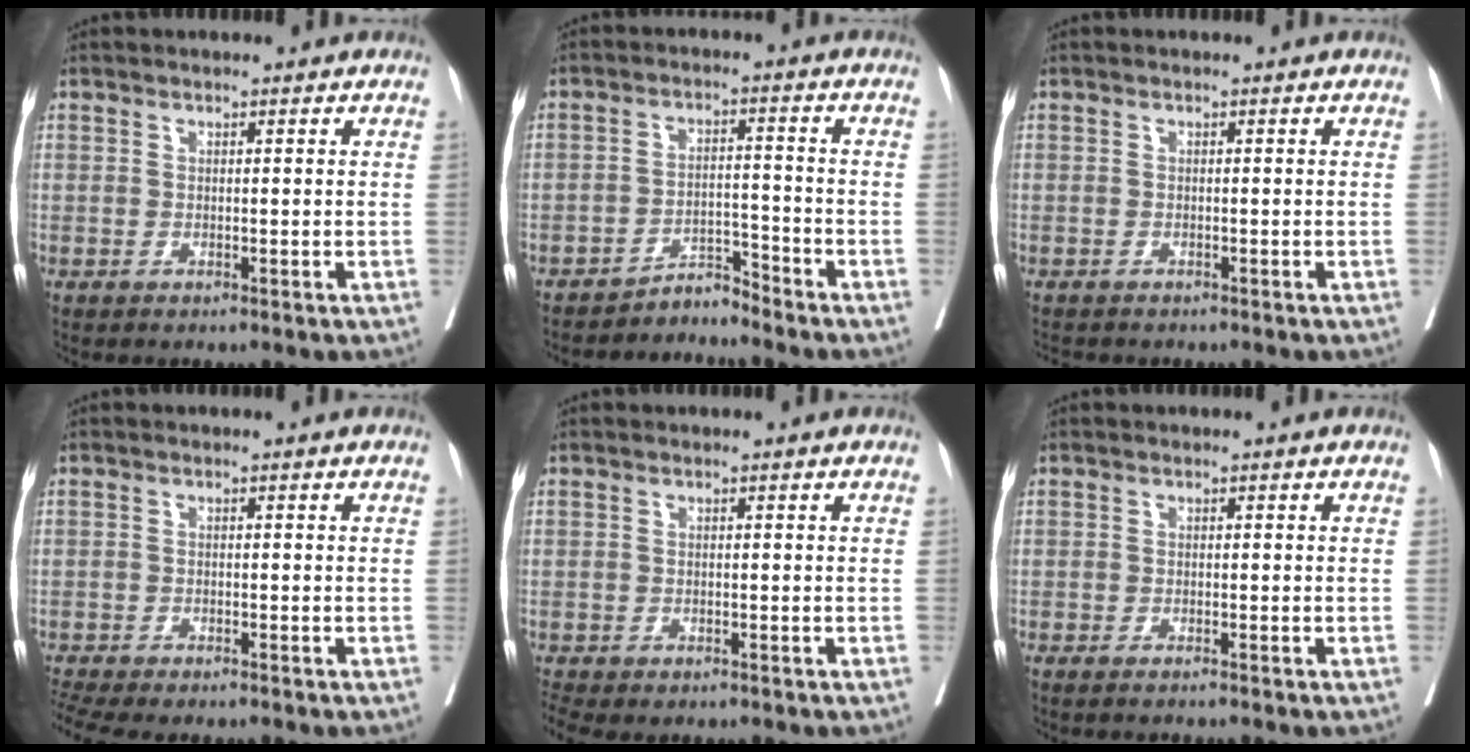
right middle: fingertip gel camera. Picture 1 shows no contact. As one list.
[{"total": 3.5, "force": [-3.5, -0.4, -0.4], "torque": [0.014, -0.006, -0.058]}, {"total": 2.1, "force": [-1.9, 0.6, 0.6], "torque": [-0.014, -0.005, -0.027]}, {"total": 7.6, "force": [-6.7, 1.0, 3.5], "torque": [-0.056, -0.001, -0.106]}, {"total": 4.0, "force": [-3.2, 1.5, 1.8], "torque": [-0.032, -0.004, -0.050]}, {"total": 1.4, "force": [0.3, -1.0, 0.8], "torque": [-0.001, -0.006, 0.016]}]